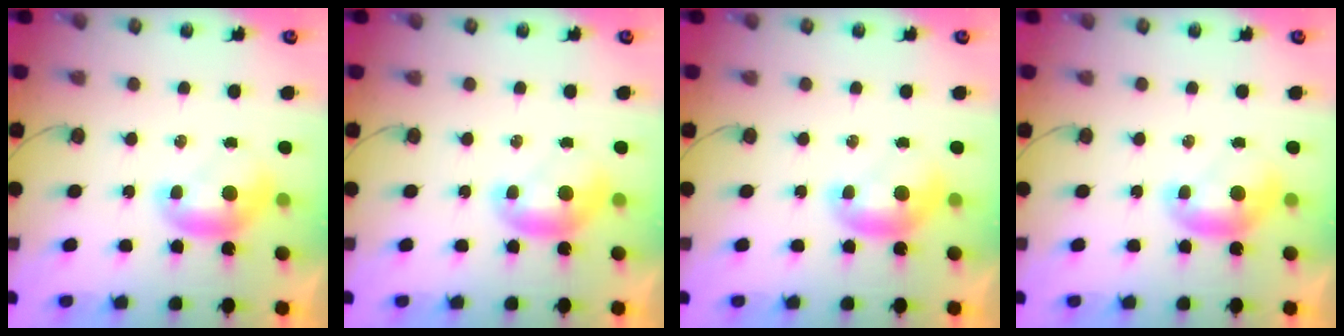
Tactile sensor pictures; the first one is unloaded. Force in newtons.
{"total": 0.0}
{"total": 0.0}
{"total": 0.0}